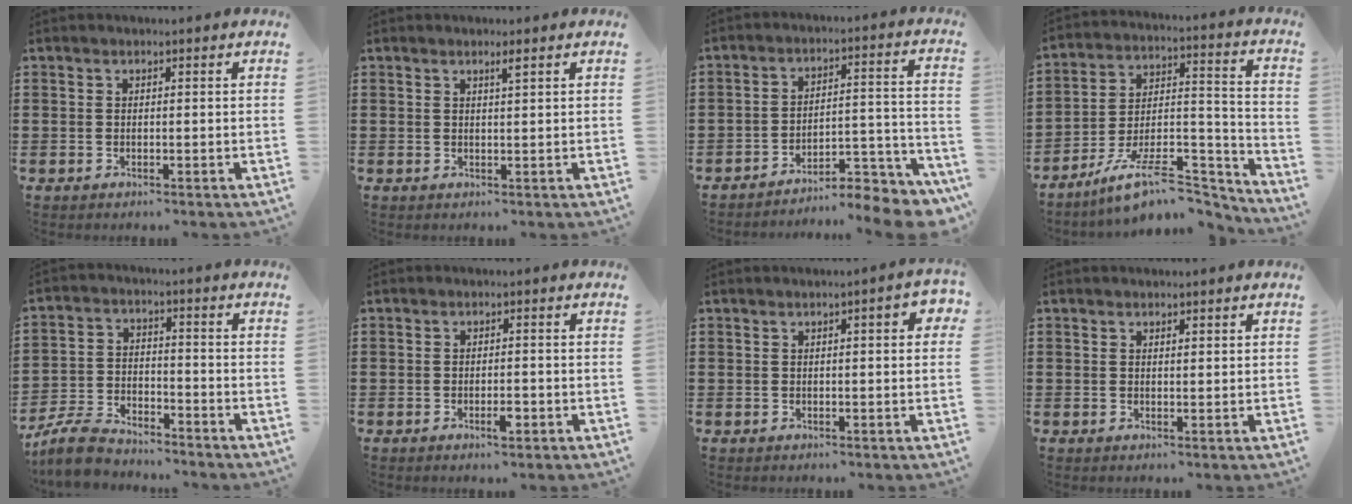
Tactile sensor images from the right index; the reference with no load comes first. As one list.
[{"total": 1.4, "force": [0.8, 0.0, 1.1], "torque": [-0.021, -0.001, 0.013]}, {"total": 7.1, "force": [-6.7, 0.9, 2.1], "torque": [-0.023, 0.007, -0.131]}, {"total": 11.8, "force": [-8.9, 3.8, 6.6], "torque": [-0.103, 0.032, -0.163]}, {"total": 6.4, "force": [-6.0, 1.4, 1.7], "torque": [-0.051, 0.006, -0.122]}, {"total": 2.3, "force": [-1.1, 0.8, 1.9], "torque": [-0.034, 0.001, -0.020]}, {"total": 2.5, "force": [0.5, 0.4, 2.4], "torque": [-0.037, 0.002, 0.005]}, {"total": 0.7, "force": [0.5, 0.3, 0.3], "torque": [-0.007, 0.002, 0.010]}]